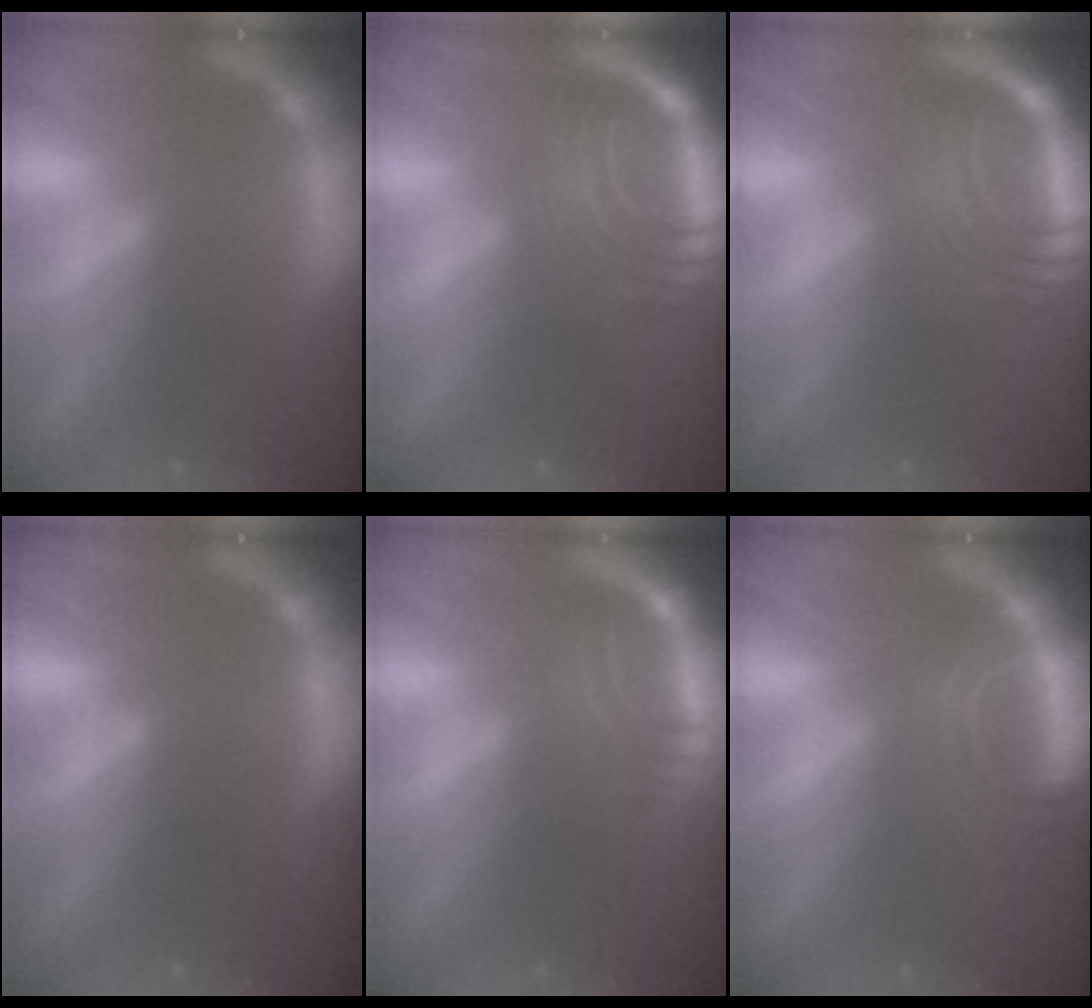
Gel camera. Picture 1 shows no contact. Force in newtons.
{"total": 8.5}
{"total": 8.1}
{"total": 0.0}
{"total": 4.5}
{"total": 6.1}